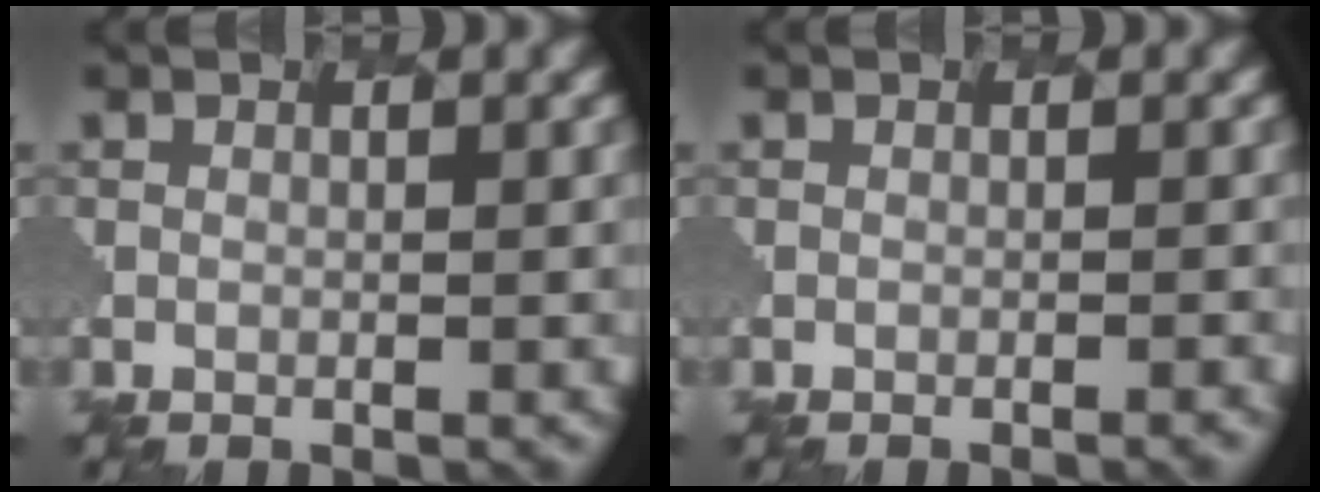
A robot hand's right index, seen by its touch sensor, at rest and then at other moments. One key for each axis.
{"total": 1.1, "fx": -0.7, "fy": 0.3, "fz": 0.8, "tx": -0.003, "ty": 0.007, "tz": -0.013}